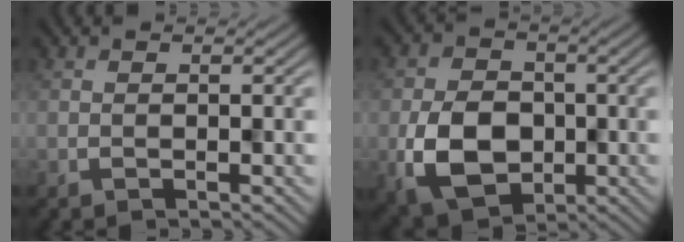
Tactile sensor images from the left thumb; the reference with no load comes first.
{"total": 8.3, "force": [-2.2, 6.2, 5.1], "torque": [-0.107, -0.016, -0.044]}